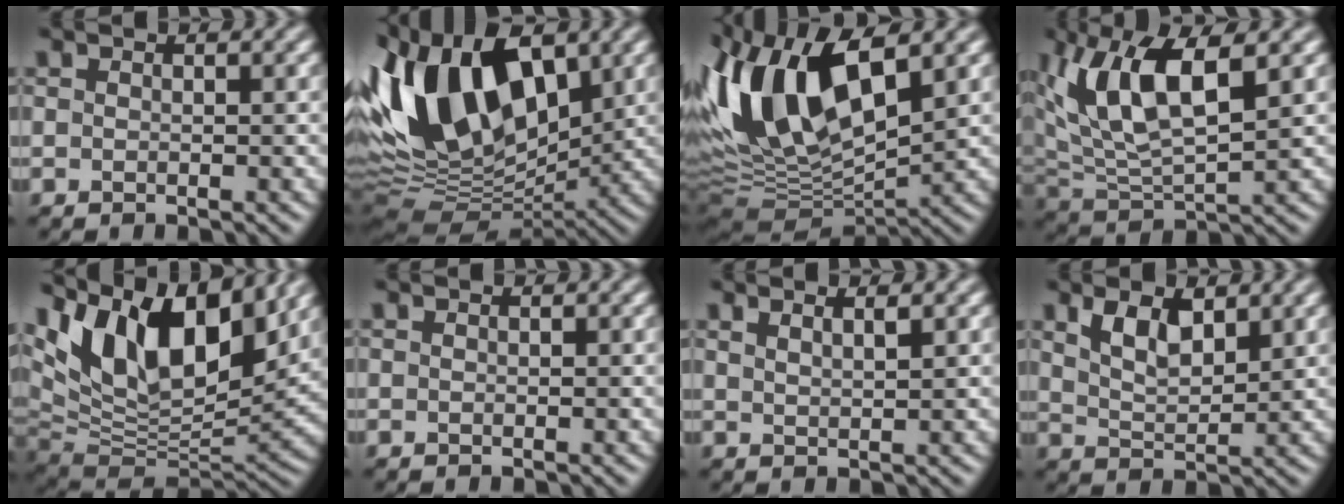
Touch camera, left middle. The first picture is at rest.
{"total": 13.1, "force": [3.1, 7.8, 10.0], "torque": [-0.199, 0.017, 0.046]}
{"total": 13.0, "force": [3.2, 6.4, 10.8], "torque": [-0.214, 0.010, 0.048]}
{"total": 8.1, "force": [3.4, 3.3, 6.6], "torque": [-0.132, 0.003, 0.059]}
{"total": 13.2, "force": [6.7, 6.1, 9.6], "torque": [-0.168, 0.022, 0.114]}
{"total": 0.0}
{"total": 1.4, "force": [0.9, 0.4, 1.0], "torque": [0.000, 0.003, 0.005]}
{"total": 3.2, "force": [1.8, 1.3, 2.3], "torque": [-0.046, 0.000, 0.035]}